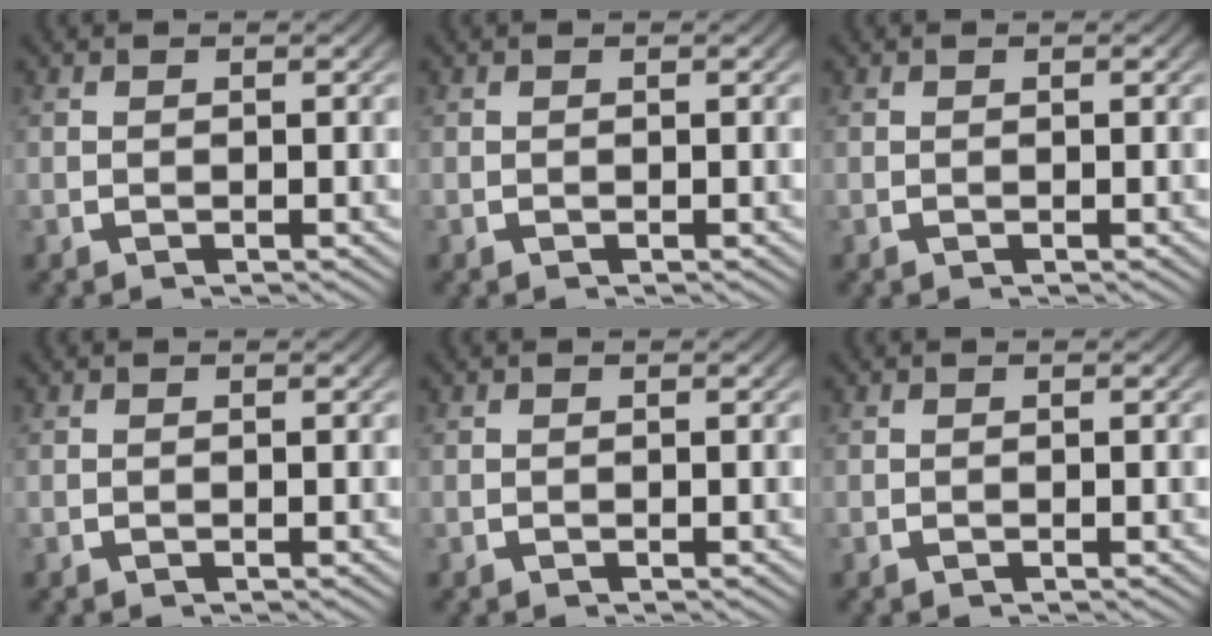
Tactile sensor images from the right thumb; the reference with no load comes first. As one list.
[{"total": 0.0}, {"total": 0.0}, {"total": 0.0}, {"total": 0.0}, {"total": 0.0}]